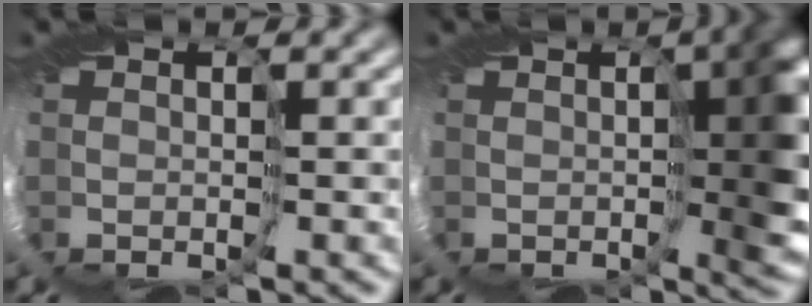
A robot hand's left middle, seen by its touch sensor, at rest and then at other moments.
{"total": 6.2, "force": [0.4, 1.7, 5.9], "torque": [-0.076, 0.005, 0.006]}